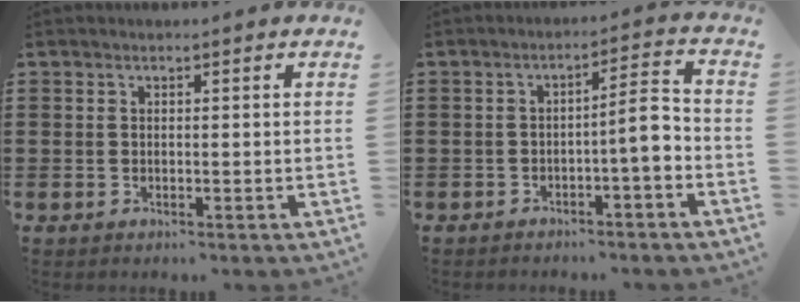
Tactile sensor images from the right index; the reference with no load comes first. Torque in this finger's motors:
{"motor_torque": [0.63, 0.06, 0.35, 0.08]}